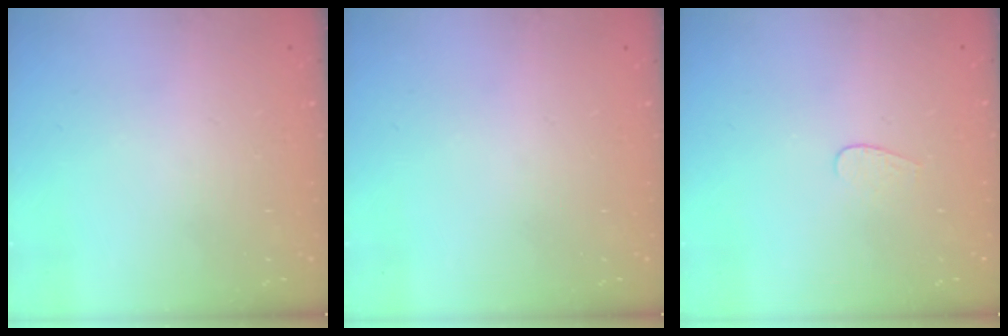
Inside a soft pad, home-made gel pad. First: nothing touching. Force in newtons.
{"total": 0.0}
{"total": 3.5, "press": 3.5, "slide": 0.3}